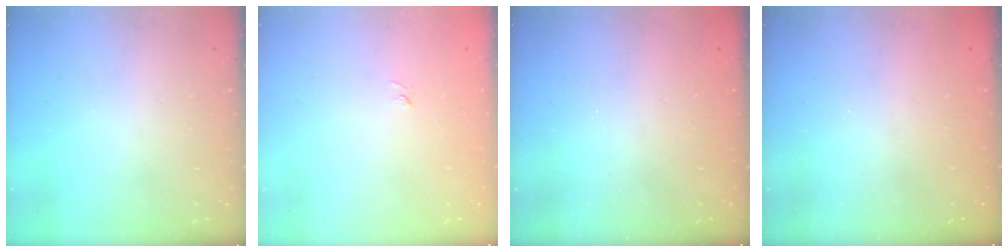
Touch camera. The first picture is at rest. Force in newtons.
{"total": 3.3, "press": 3.1, "slide": 1.0}
{"total": 2.2, "press": 2.1, "slide": 0.7}
{"total": 2.5, "press": 2.4, "slide": 0.7}